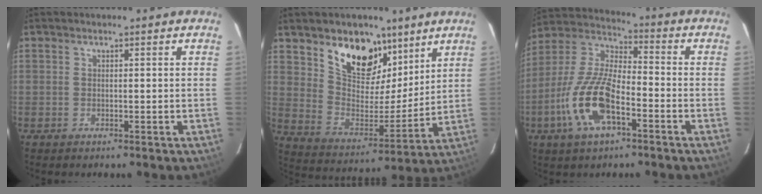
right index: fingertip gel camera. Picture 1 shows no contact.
{"total": 16.1, "force": [10.2, 9.1, 8.6], "torque": [-0.158, -0.002, 0.186]}
{"total": 15.5, "force": [-6.4, 6.0, 12.7], "torque": [-0.274, -0.006, -0.128]}